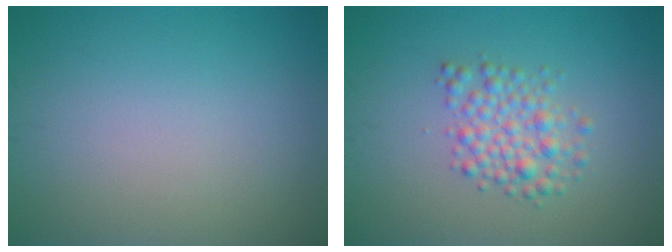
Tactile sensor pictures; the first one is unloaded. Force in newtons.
{"total": 3.1, "press": 3.1, "slide": 0.1}